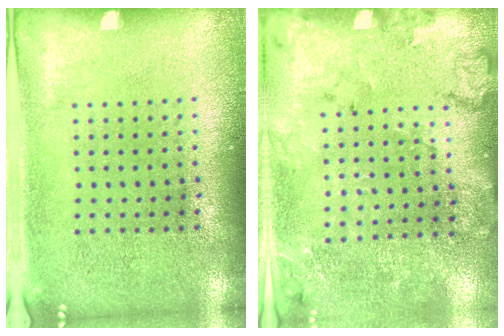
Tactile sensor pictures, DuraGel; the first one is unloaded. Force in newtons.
{"total": 1.7, "press": 1.6, "slide": 0.5}